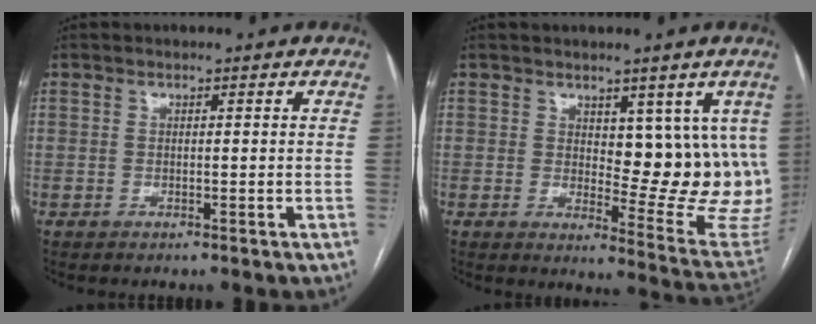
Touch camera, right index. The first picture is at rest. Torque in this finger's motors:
{"motor_torque": [0.84, 0.61, 0.36, 0.04]}